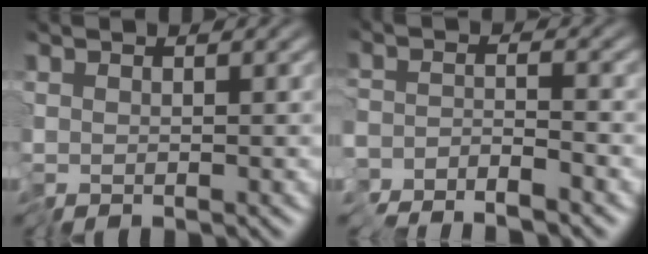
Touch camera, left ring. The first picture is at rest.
{"total": 3.0, "force": [-2.9, -0.8, -0.3], "torque": [0.005, -0.011, -0.060]}